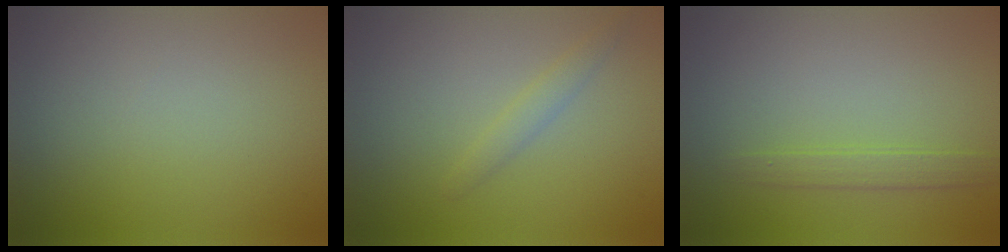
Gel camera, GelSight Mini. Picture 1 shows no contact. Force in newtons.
{"total": 1.5, "press": 1.5, "slide": 0.1}
{"total": 1.6, "press": 1.6, "slide": 0.0}